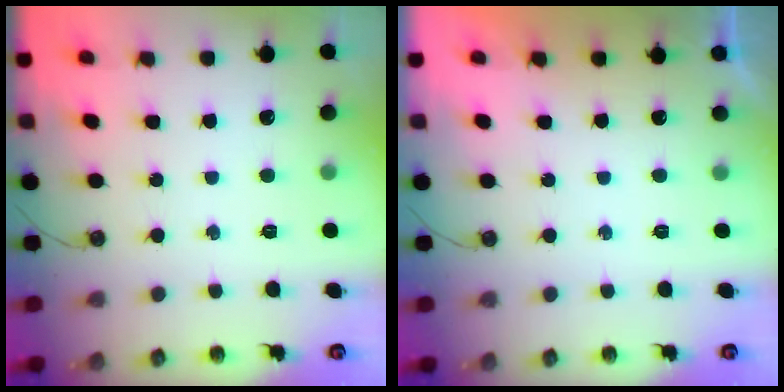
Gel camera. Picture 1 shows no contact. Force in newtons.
{"total": 0.0}